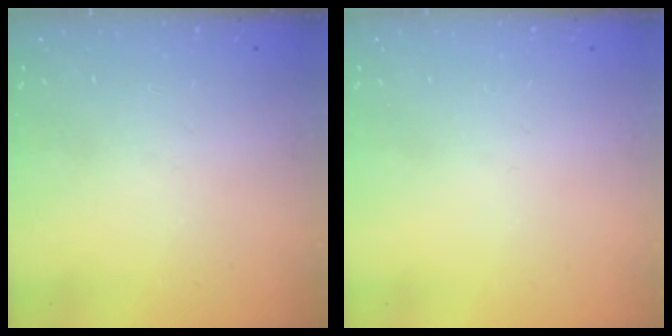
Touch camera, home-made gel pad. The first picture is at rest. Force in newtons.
{"total": 0.0}